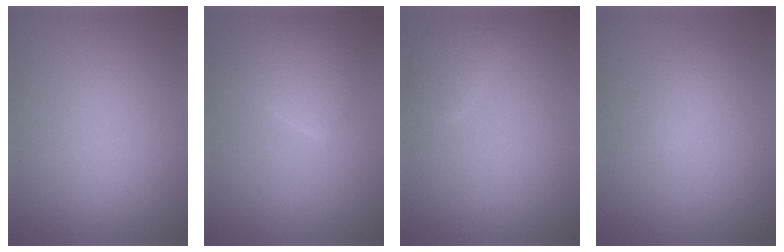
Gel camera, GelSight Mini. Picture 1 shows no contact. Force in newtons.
{"total": 4.7, "press": 4.7, "slide": 0.1}
{"total": 1.6, "press": 1.6, "slide": 0.2}
{"total": 1.3, "press": 1.3, "slide": 0.1}